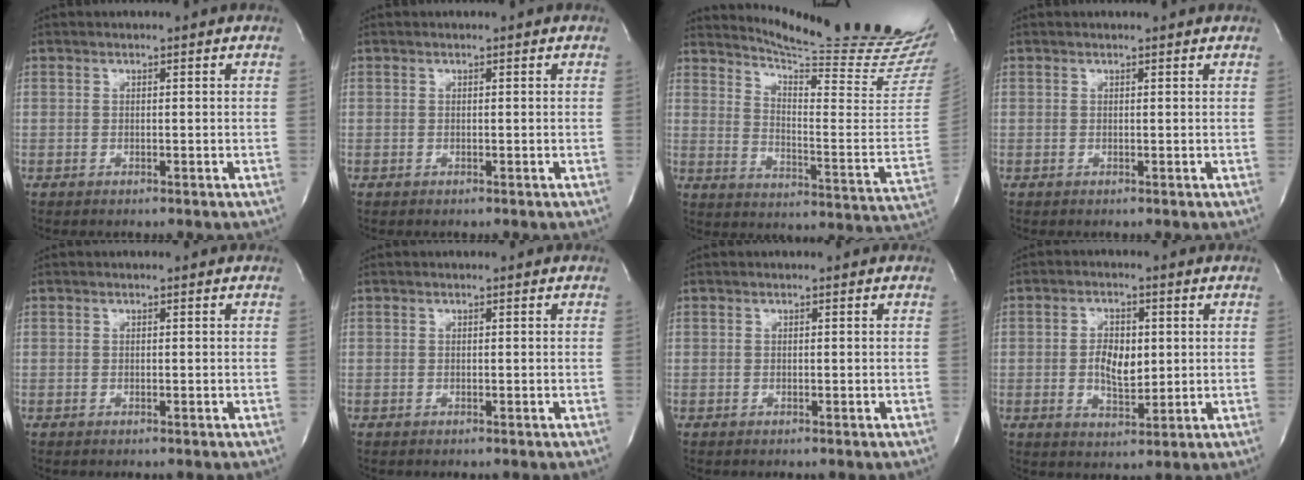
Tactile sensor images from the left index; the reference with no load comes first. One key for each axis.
{"total": 0.0}
{"total": 21.9, "fx": 20.4, "fy": -2.0, "fz": 7.8, "tx": -0.132, "ty": -0.144, "tz": 0.262}
{"total": 0.9, "fx": 0.9, "fy": 0.0, "fz": 0.0, "tx": -0.009, "ty": -0.001, "tz": 0.006}
{"total": 0.0}
{"total": 0.0}
{"total": 0.0}
{"total": 5.3, "fx": -0.1, "fy": 2.8, "fz": 4.5, "tx": -0.083, "ty": -0.006, "tz": 0.003}